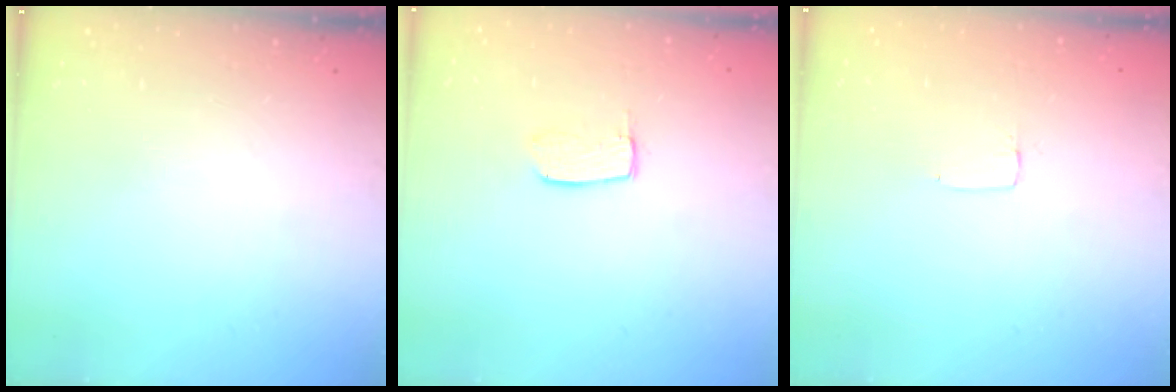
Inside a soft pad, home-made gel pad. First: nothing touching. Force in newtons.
{"total": 5.2, "press": 5.1, "slide": 0.5}
{"total": 2.6, "press": 2.6, "slide": 0.2}